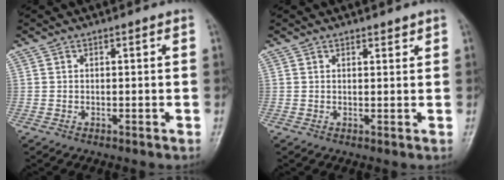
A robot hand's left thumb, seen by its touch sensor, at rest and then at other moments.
{"total": 1.4, "force": [1.1, 0.7, 0.5], "torque": [0.004, -0.007, 0.013]}